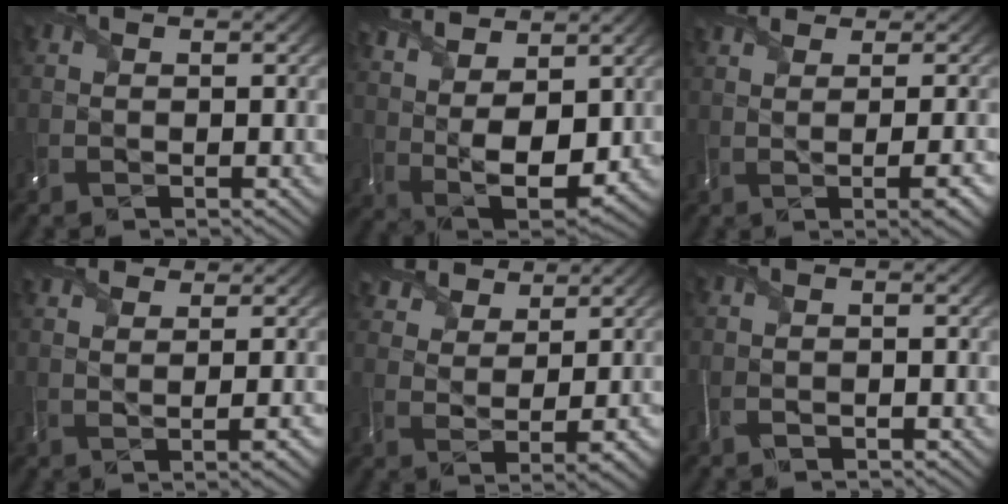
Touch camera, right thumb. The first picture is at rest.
{"total": 12.2, "force": [5.7, 5.9, 9.0], "torque": [-0.208, 0.012, 0.095]}
{"total": 6.5, "force": [2.8, 2.2, 5.4], "torque": [-0.064, 0.033, 0.022]}
{"total": 4.6, "force": [3.0, 1.2, 3.3], "torque": [-0.051, 0.015, 0.029]}
{"total": 6.1, "force": [4.8, 2.5, 2.9], "torque": [-0.063, 0.010, 0.081]}
{"total": 0.9, "force": [-0.9, -0.3, -0.1], "torque": [0.002, 0.003, -0.020]}